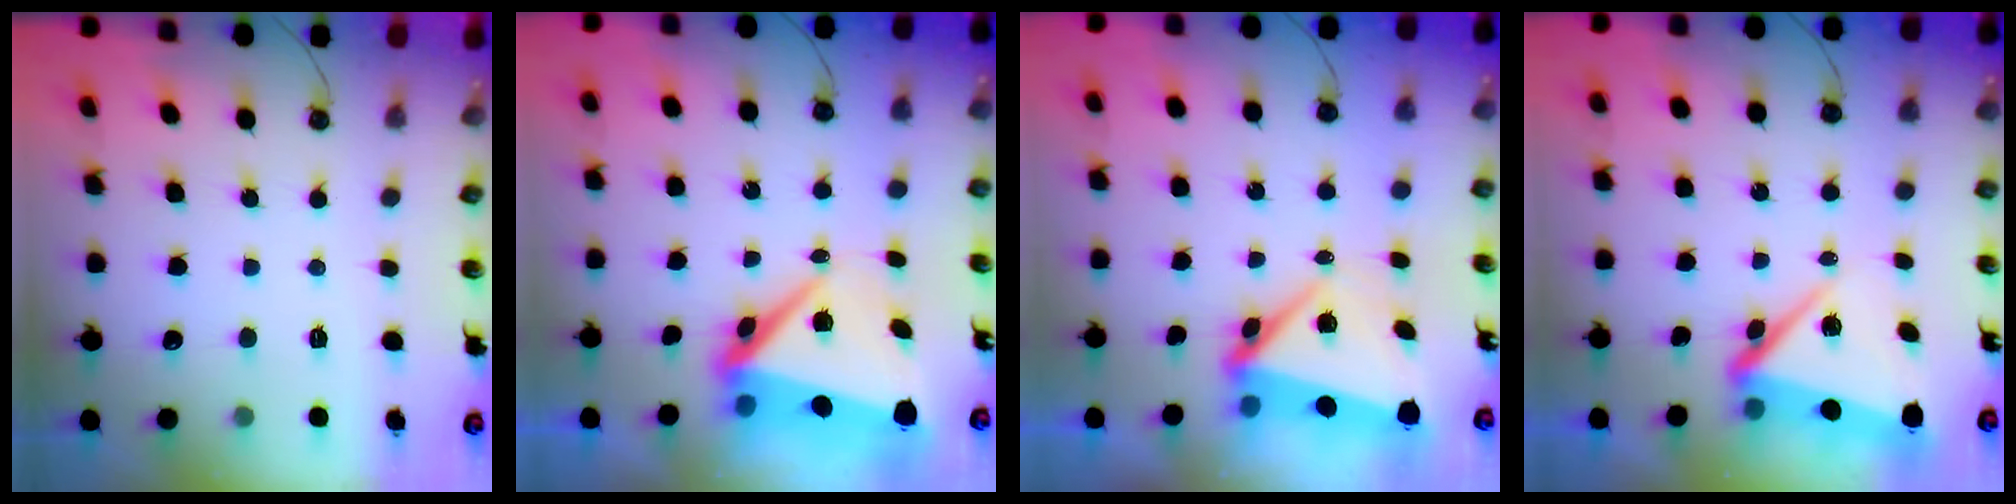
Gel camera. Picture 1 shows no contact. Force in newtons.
{"total": 9.1, "press": 9.0, "slide": 1.3}
{"total": 6.0, "press": 5.7, "slide": 1.8}
{"total": 7.3, "press": 7.0, "slide": 1.9}